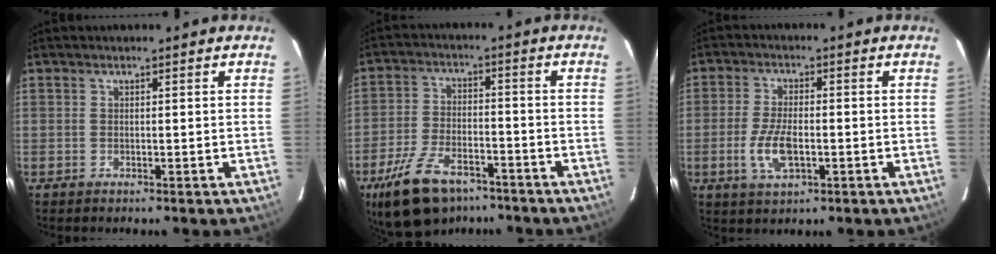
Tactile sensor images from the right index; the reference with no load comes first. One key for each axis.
{"total": 14.5, "fx": -9.9, "fy": 7.1, "fz": 8.0, "tx": -0.177, "ty": -0.013, "tz": -0.170}
{"total": 7.4, "fx": -2.0, "fy": 3.3, "fz": 6.3, "tx": -0.133, "ty": -0.005, "tz": -0.037}